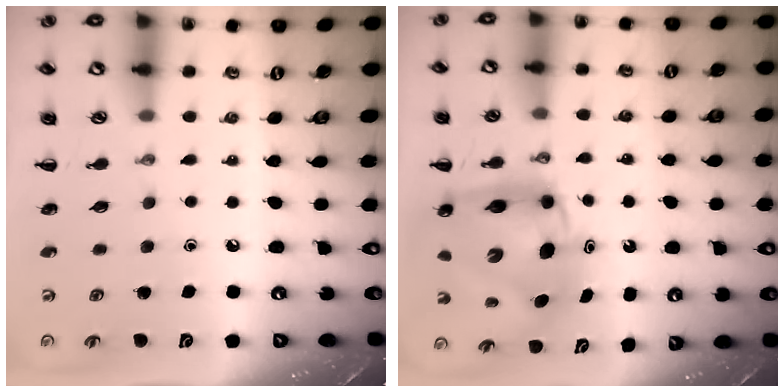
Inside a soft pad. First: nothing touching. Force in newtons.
{"total": 10.4, "press": 10.0, "slide": 3.0}